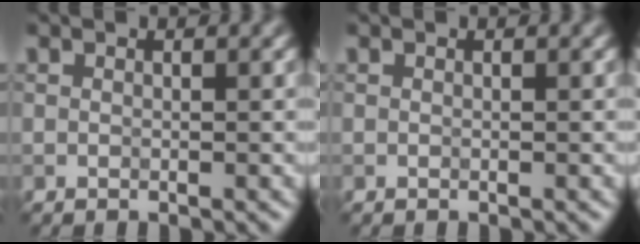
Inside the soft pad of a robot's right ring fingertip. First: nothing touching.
{"total": 0.0}